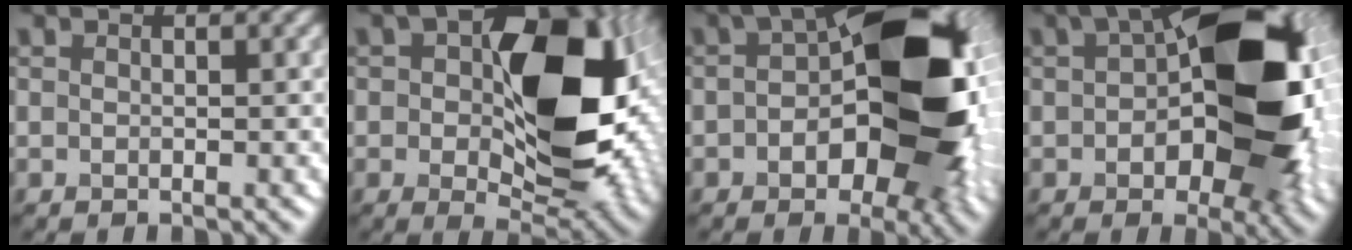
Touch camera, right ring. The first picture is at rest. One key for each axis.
{"total": 14.4, "fx": 1.1, "fy": 8.1, "fz": 11.9, "tx": -0.168, "ty": 0.004, "tz": 0.020}
{"total": 15.2, "fx": -0.3, "fy": 7.9, "fz": 12.9, "tx": -0.163, "ty": 0.017, "tz": -0.013}
{"total": 16.0, "fx": 1.0, "fy": 8.6, "fz": 13.4, "tx": -0.180, "ty": 0.007, "tz": 0.014}